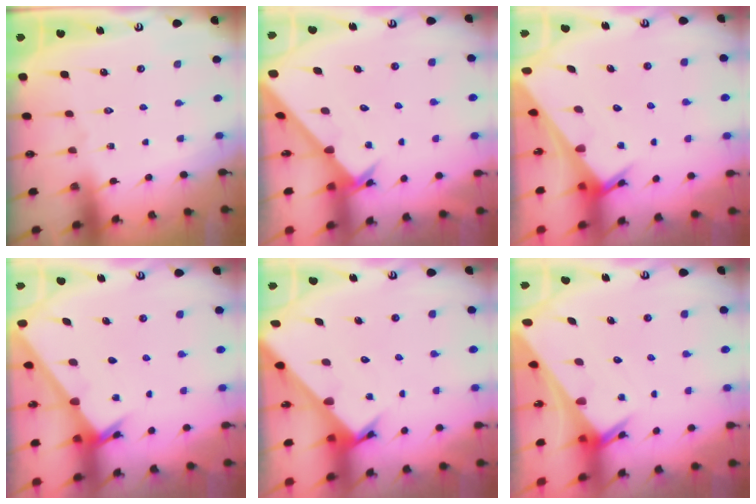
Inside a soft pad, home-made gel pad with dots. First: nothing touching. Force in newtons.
{"total": 2.6, "press": 2.6, "slide": 0.2}
{"total": 4.6, "press": 4.6, "slide": 0.2}
{"total": 2.4, "press": 2.4, "slide": 0.2}
{"total": 2.8, "press": 2.8, "slide": 0.1}
{"total": 3.0, "press": 3.0, "slide": 0.1}